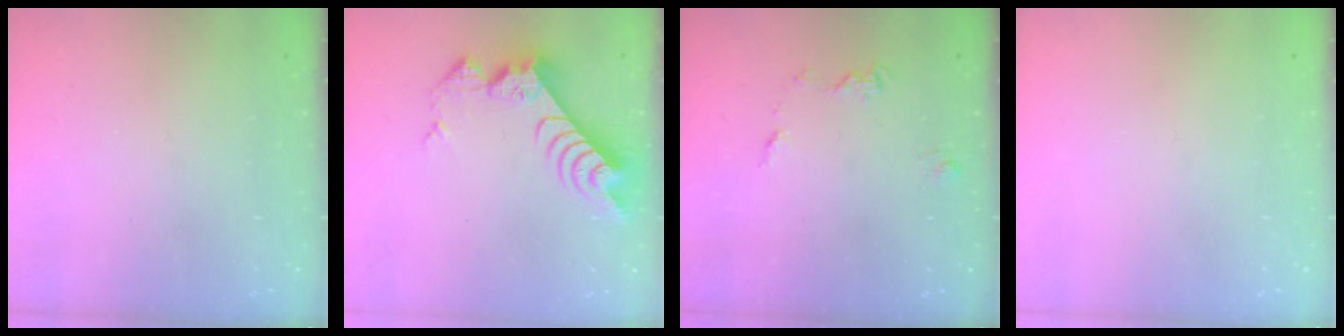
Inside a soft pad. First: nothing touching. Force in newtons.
{"total": 10.4, "press": 10.4, "slide": 1.1}
{"total": 5.7, "press": 5.7, "slide": 0.6}
{"total": 0.0}